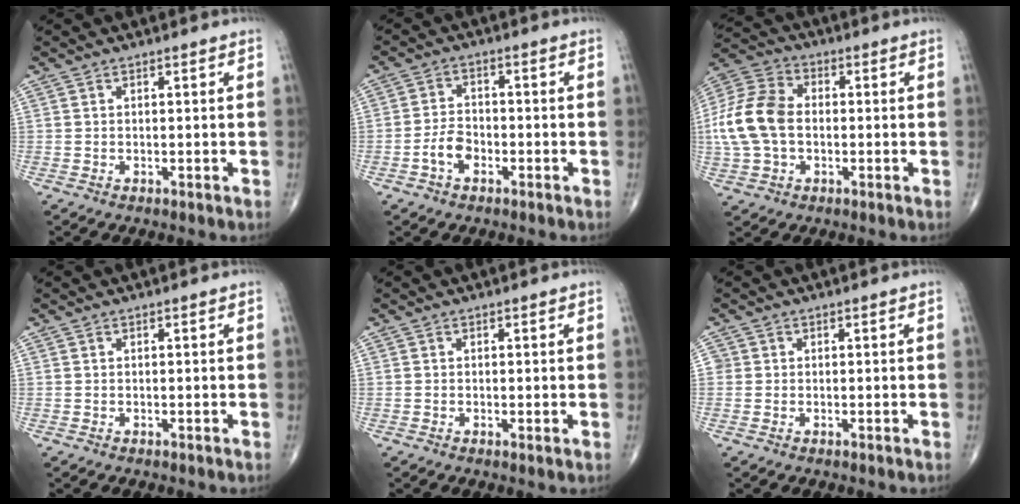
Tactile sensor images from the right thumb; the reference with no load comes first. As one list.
[{"total": 4.6, "force": [-2.1, 2.9, 2.9], "torque": [-0.047, 0.020, -0.044]}, {"total": 13.8, "force": [-0.6, 9.5, 9.9], "torque": [-0.207, 0.029, -0.017]}, {"total": 0.0}, {"total": 0.7, "force": [-0.1, 0.2, 0.7], "torque": [-0.017, -0.004, -0.004]}, {"total": 1.2, "force": [0.1, 1.2, 0.2], "torque": [0.009, 0.004, -0.002]}]